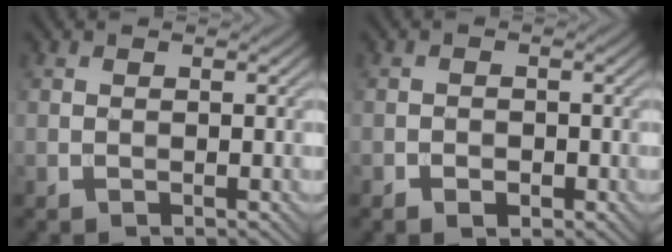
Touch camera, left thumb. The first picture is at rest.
{"total": 1.4, "force": [-0.8, 0.9, 0.7], "torque": [-0.010, -0.003, -0.014]}